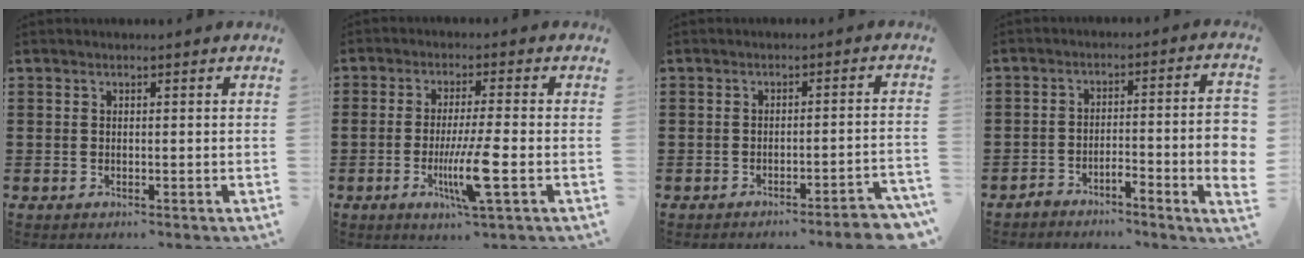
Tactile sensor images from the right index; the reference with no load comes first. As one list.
[{"total": 8.4, "force": [-2.3, 0.6, 8.0], "torque": [-0.152, -0.020, -0.044]}, {"total": 3.4, "force": [-2.9, -0.4, 1.6], "torque": [-0.027, -0.012, -0.058]}, {"total": 5.3, "force": [-2.6, 0.3, 4.6], "torque": [-0.077, -0.004, -0.048]}]